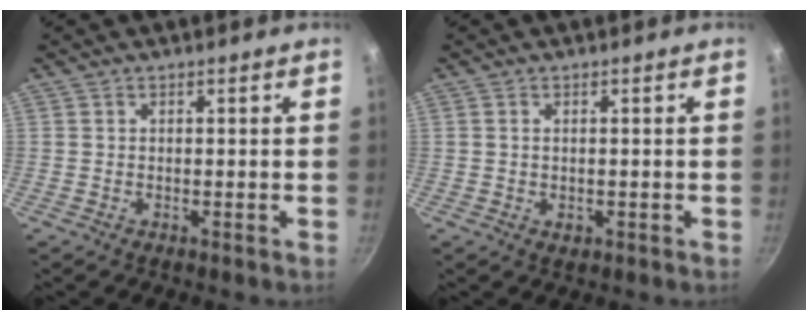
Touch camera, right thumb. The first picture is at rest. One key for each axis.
{"total": 1.7, "fx": -0.3, "fy": 1.1, "fz": 1.3, "tx": -0.019, "ty": -0.002, "tz": -0.003}